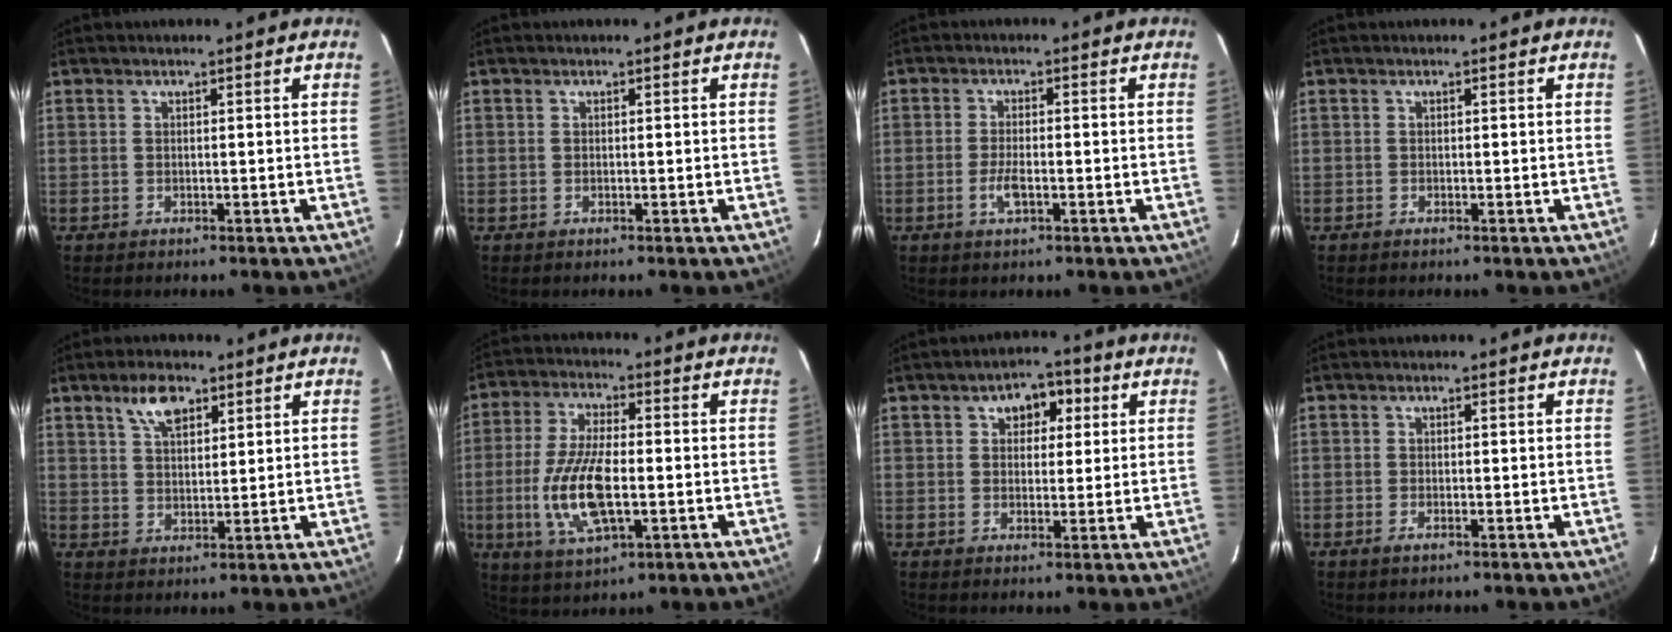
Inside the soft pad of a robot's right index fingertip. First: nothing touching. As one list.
[{"total": 0.0}, {"total": 3.6, "force": [-1.4, 1.2, 3.1], "torque": [-0.068, -0.002, -0.028]}, {"total": 0.0}, {"total": 5.7, "force": [3.5, 2.6, 3.6], "torque": [-0.064, 0.009, 0.066]}, {"total": 13.3, "force": [-2.6, 4.8, 12.1], "torque": [-0.253, -0.007, -0.047]}, {"total": 5.5, "force": [2.0, 3.9, 3.2], "torque": [-0.040, 0.021, 0.030]}, {"total": 1.1, "force": [-0.7, 0.3, 0.7], "torque": [-0.016, -0.002, -0.014]}]